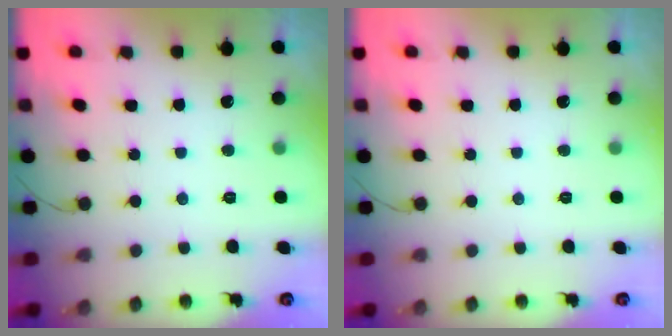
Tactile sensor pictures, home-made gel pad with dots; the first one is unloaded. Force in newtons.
{"total": 0.0}